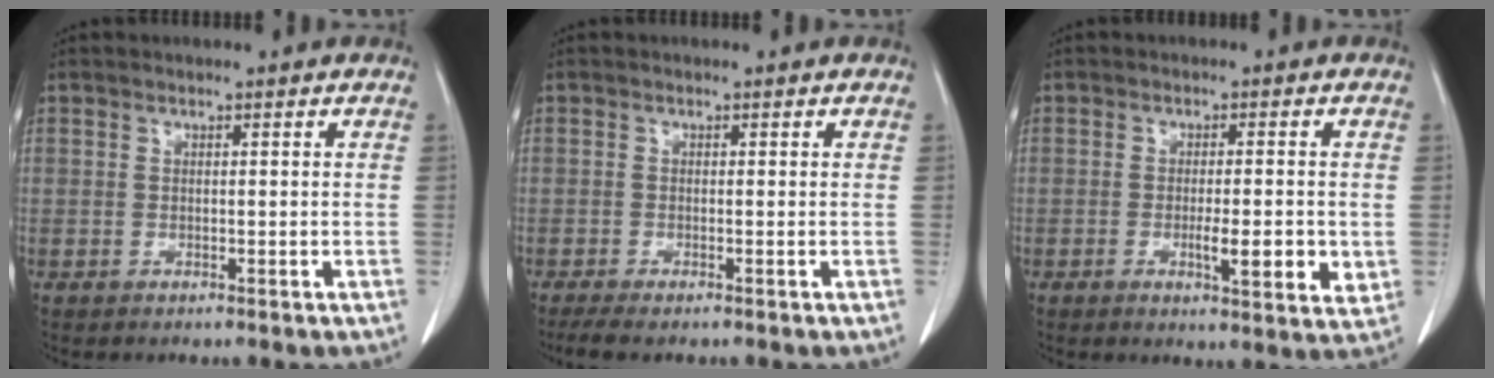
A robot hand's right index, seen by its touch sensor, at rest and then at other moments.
{"total": 3.1, "force": [-2.4, 0.5, 1.9], "torque": [-0.032, -0.010, -0.038]}
{"total": 6.6, "force": [-1.2, 1.4, 6.3], "torque": [-0.097, -0.011, -0.016]}